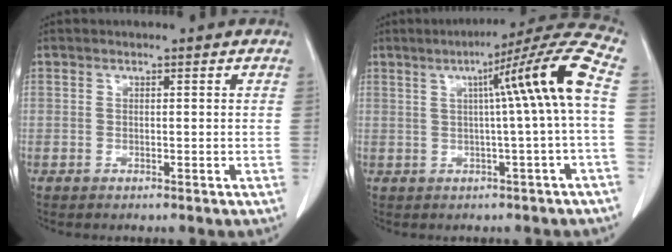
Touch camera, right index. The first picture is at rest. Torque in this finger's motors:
{"motor_torque": [1.17, 0.21, 0.39, 0.13]}